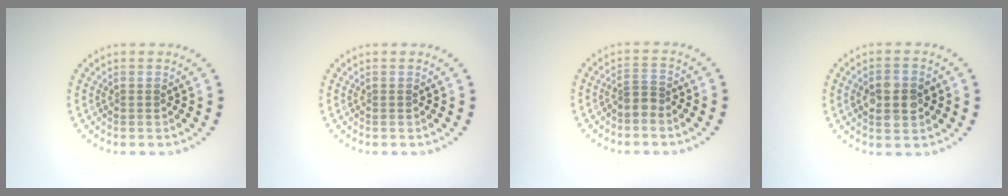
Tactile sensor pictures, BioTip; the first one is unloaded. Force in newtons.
{"total": 0.0}
{"total": 1.6, "press": 1.1, "slide": 1.1}
{"total": 4.0, "press": 4.0, "slide": 0.1}